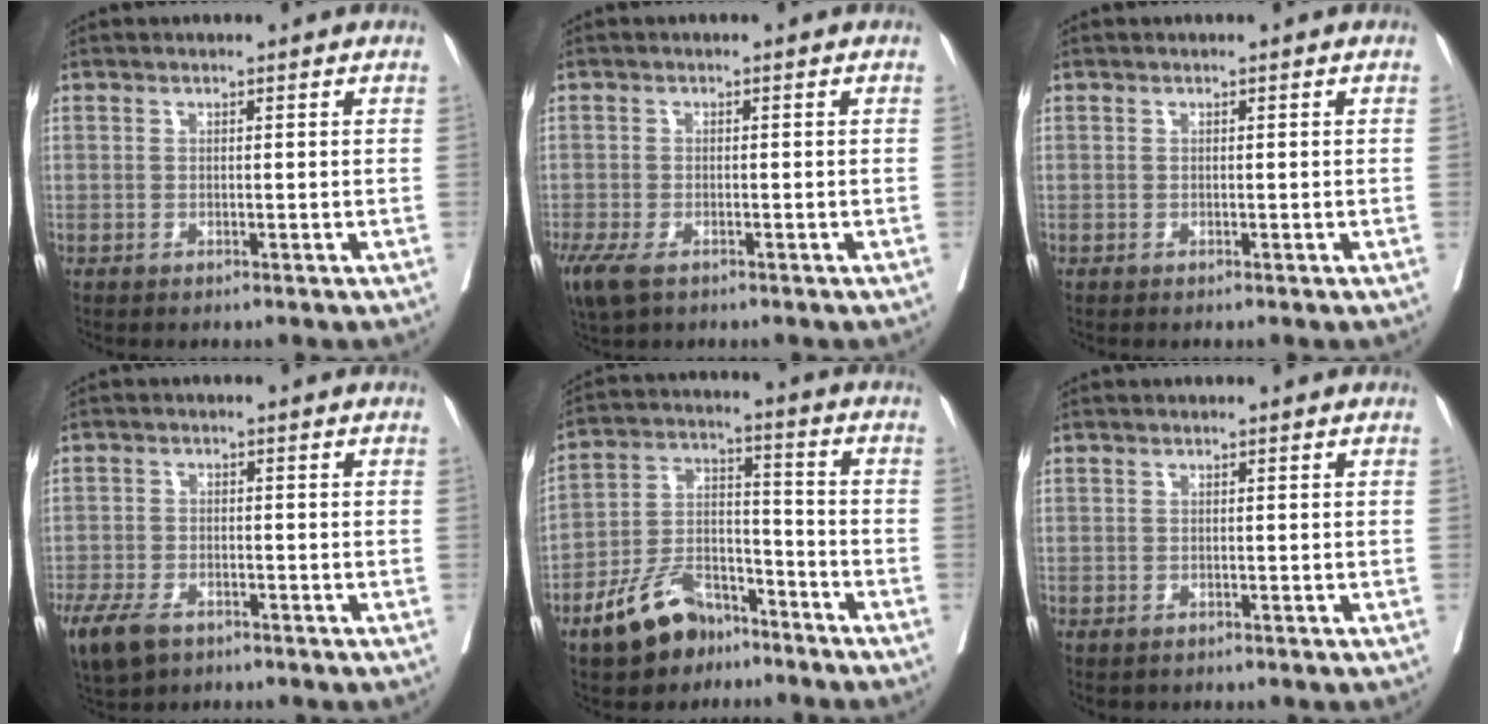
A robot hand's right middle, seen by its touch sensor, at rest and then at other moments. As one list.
[{"total": 7.4, "force": [-4.5, 3.6, 4.7], "torque": [-0.113, -0.020, -0.075]}, {"total": 0.0}, {"total": 9.8, "force": [-6.2, 5.4, 5.3], "torque": [-0.129, -0.014, -0.101]}, {"total": 11.3, "force": [-8.0, 5.6, 5.8], "torque": [-0.114, 0.008, -0.146]}, {"total": 0.5, "force": [-0.3, 0.4, 0.1], "torque": [-0.009, 0.000, -0.004]}]